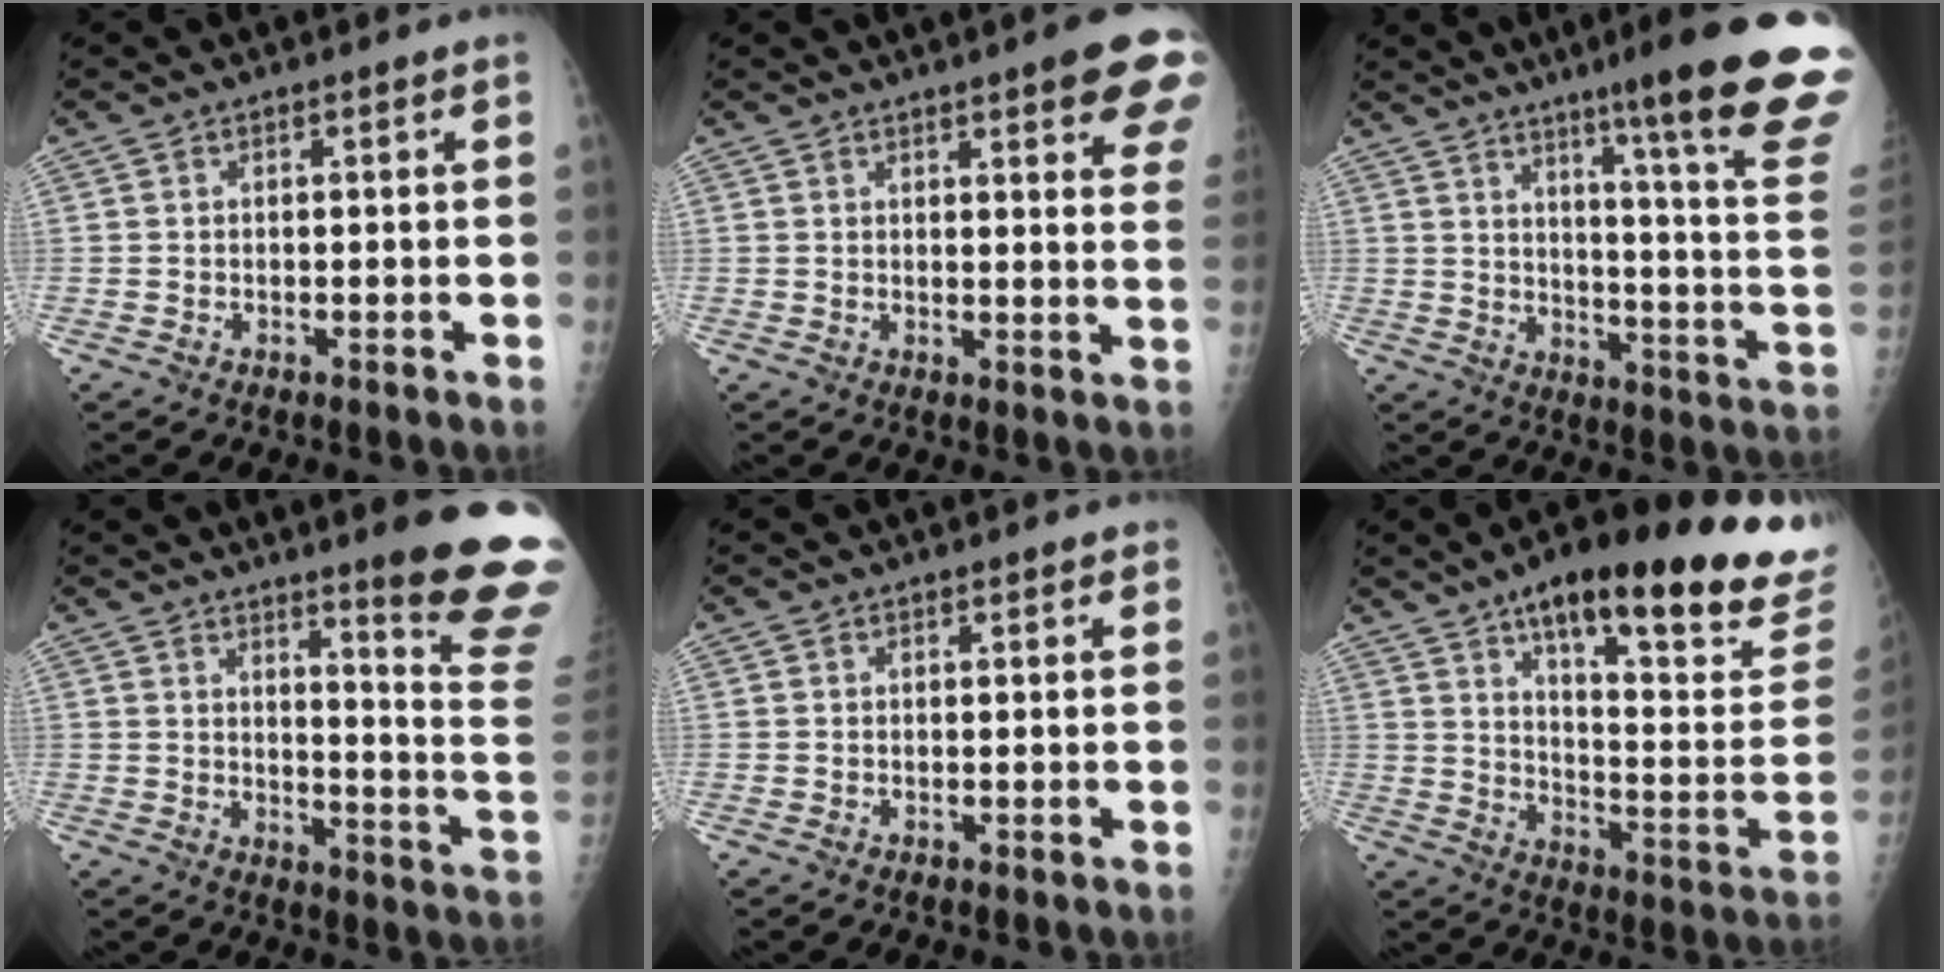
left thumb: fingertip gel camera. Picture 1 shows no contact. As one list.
[{"total": 12.0, "force": [7.2, 2.5, 9.3], "torque": [-0.087, -0.026, 0.077]}, {"total": 24.4, "force": [16.5, 0.5, 18.0], "torque": [-0.219, -0.103, 0.221]}, {"total": 17.5, "force": [12.4, 0.6, 12.3], "torque": [-0.126, -0.108, 0.159]}, {"total": 1.0, "force": [0.7, 0.4, 0.5], "torque": [-0.005, -0.002, 0.006]}, {"total": 29.0, "force": [18.5, 6.7, 21.3], "torque": [-0.271, -0.063, 0.265]}]